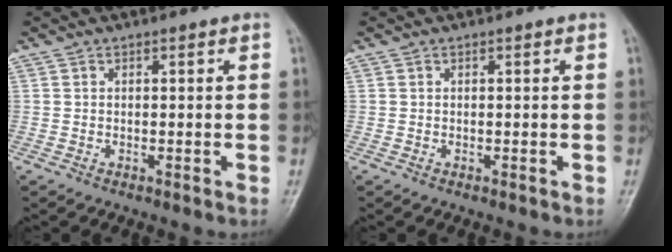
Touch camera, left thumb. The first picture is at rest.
{"total": 0.0}